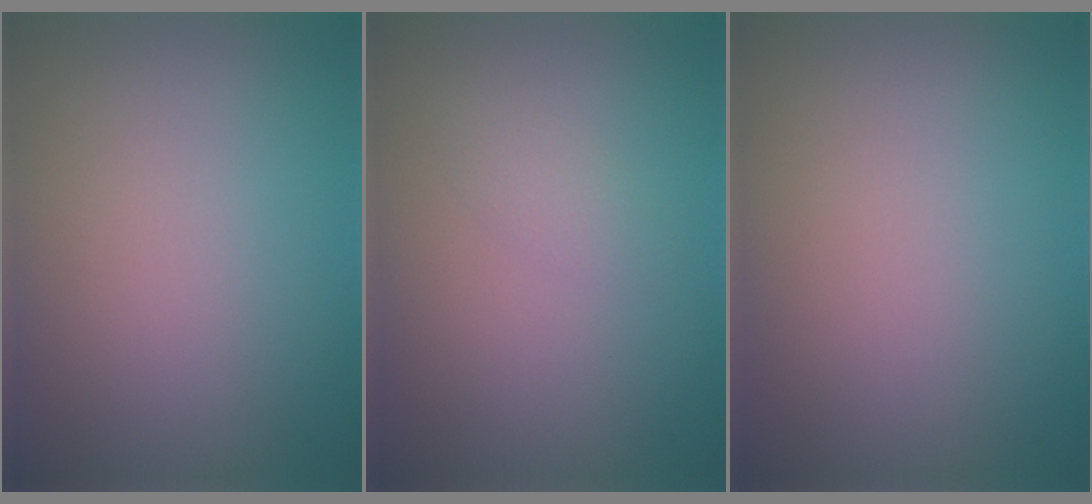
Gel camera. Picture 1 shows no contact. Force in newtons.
{"total": 1.1, "press": 1.1, "slide": 0.0}
{"total": 0.0}